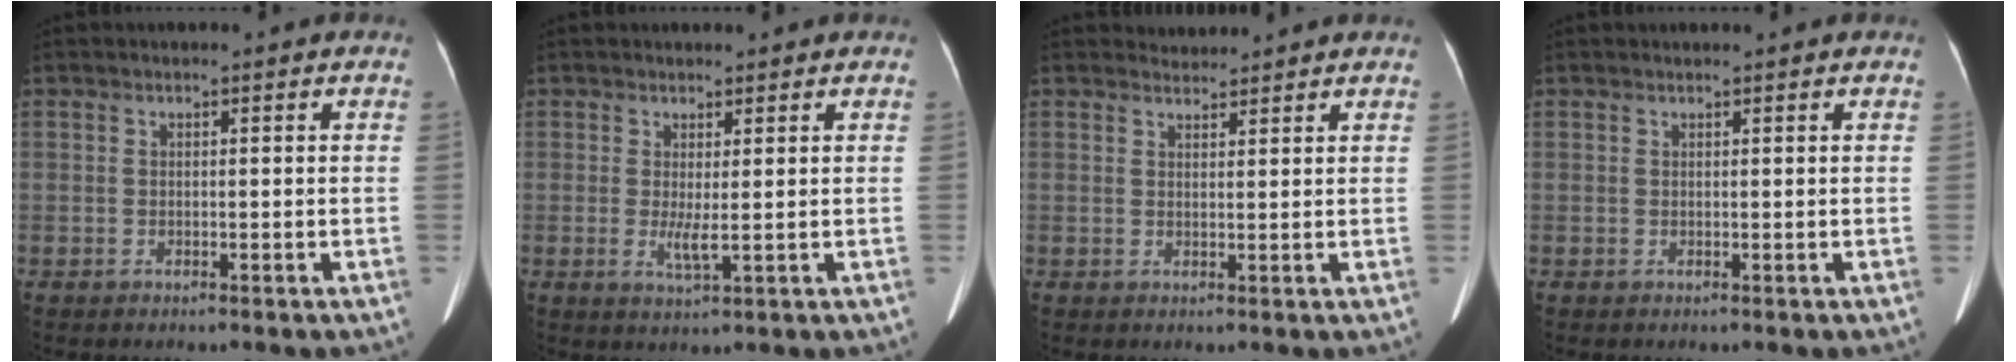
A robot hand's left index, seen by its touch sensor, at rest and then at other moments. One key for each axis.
{"total": 2.5, "fx": 0.3, "fy": 0.3, "fz": 2.5, "tx": -0.048, "ty": -0.006, "tz": 0.013}
{"total": 1.9, "fx": 1.8, "fy": 0.1, "fz": -0.5, "tx": -0.003, "ty": 0.007, "tz": 0.033}
{"total": 1.1, "fx": 1.1, "fy": -0.1, "fz": 0.4, "tx": -0.007, "ty": 0.013, "tz": 0.020}